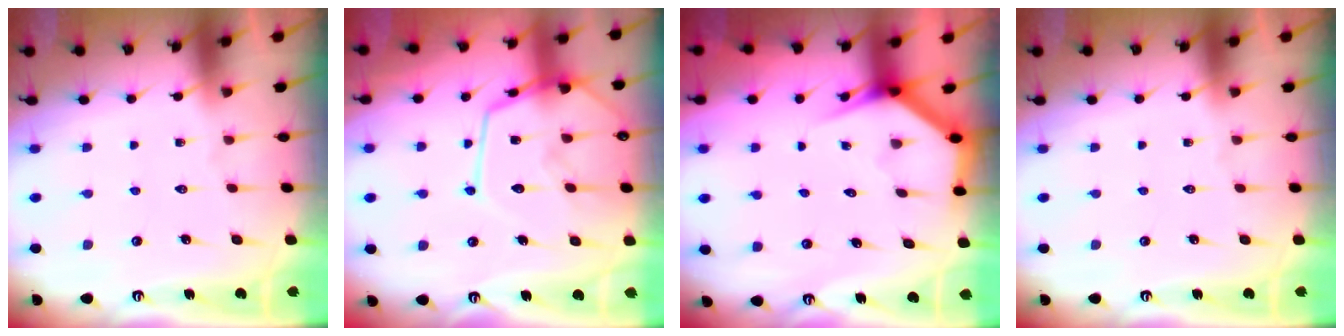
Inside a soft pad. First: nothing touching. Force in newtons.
{"total": 16.7, "press": 16.6, "slide": 1.4}
{"total": 3.4, "press": 3.4, "slide": 0.3}
{"total": 0.0}